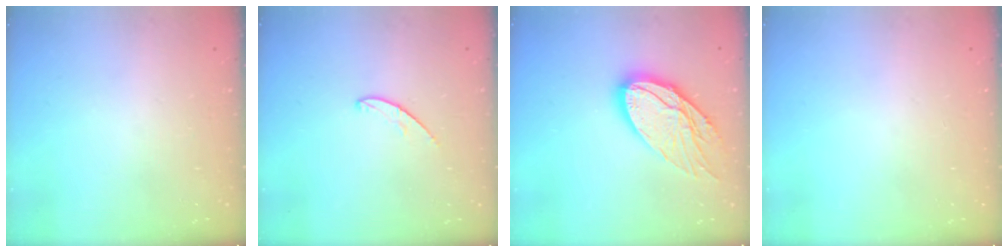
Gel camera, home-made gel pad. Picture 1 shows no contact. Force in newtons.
{"total": 4.6, "press": 4.6, "slide": 0.4}
{"total": 16.2, "press": 16.1, "slide": 1.3}
{"total": 0.0}